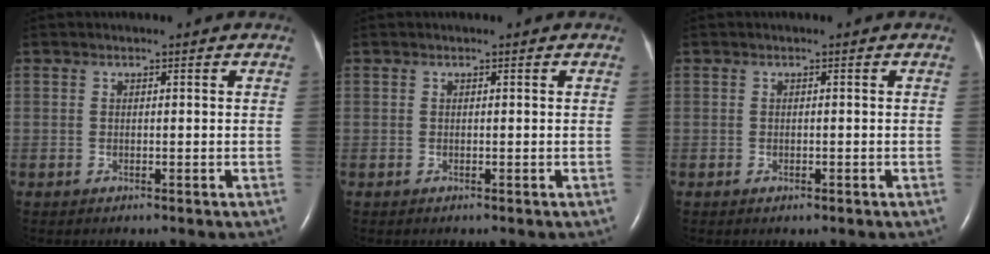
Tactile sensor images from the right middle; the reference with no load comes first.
{"total": 0.0}
{"total": 0.7, "force": [-0.4, 0.3, 0.5], "torque": [-0.010, -0.001, -0.003]}